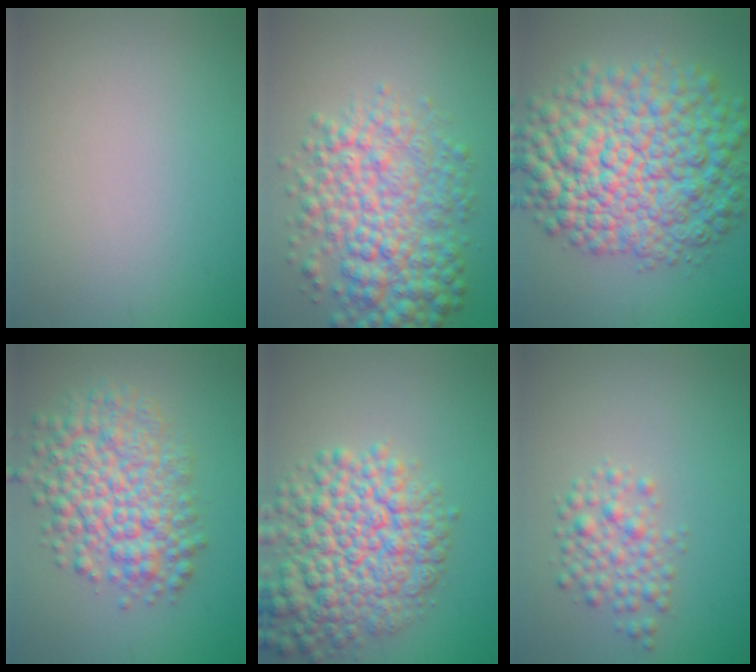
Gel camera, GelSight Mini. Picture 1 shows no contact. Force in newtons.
{"total": 7.8, "press": 7.8, "slide": 0.1}
{"total": 11.6, "press": 11.6, "slide": 0.2}
{"total": 7.2, "press": 7.2, "slide": 0.2}
{"total": 8.4, "press": 8.4, "slide": 0.3}
{"total": 2.7, "press": 2.7, "slide": 0.1}